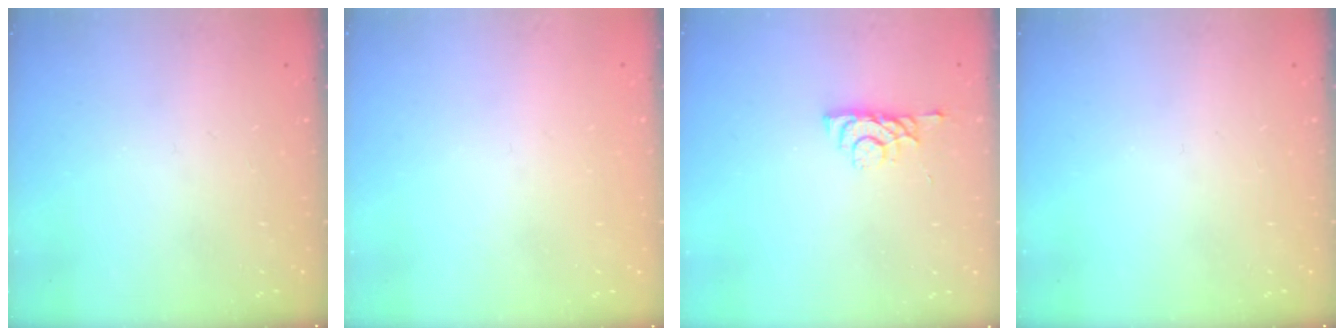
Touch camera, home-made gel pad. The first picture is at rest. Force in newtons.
{"total": 0.8, "press": 0.8, "slide": 0.1}
{"total": 3.7, "press": 3.7, "slide": 0.6}
{"total": 0.0}